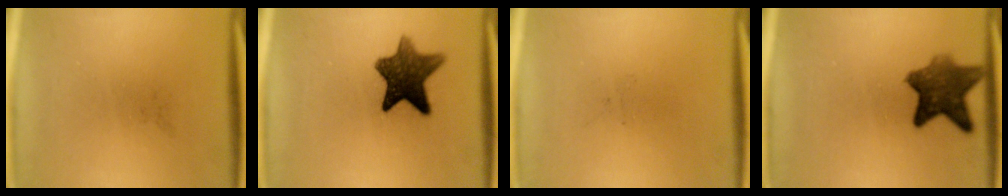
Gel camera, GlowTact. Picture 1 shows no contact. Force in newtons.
{"total": 10.0}
{"total": 0.0}
{"total": 8.3}